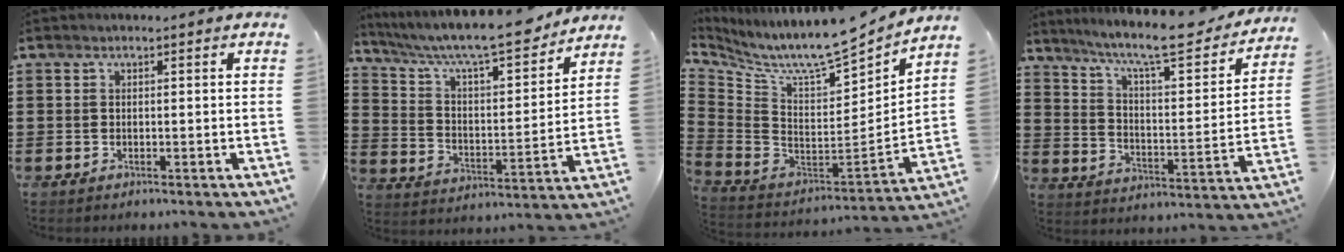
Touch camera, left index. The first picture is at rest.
{"total": 10.0, "force": [8.6, 1.1, 4.9], "torque": [-0.120, -0.056, 0.141]}
{"total": 8.5, "force": [7.3, 1.1, 4.1], "torque": [-0.096, -0.071, 0.116]}
{"total": 10.2, "force": [8.7, 0.7, 5.4], "torque": [-0.120, -0.059, 0.141]}